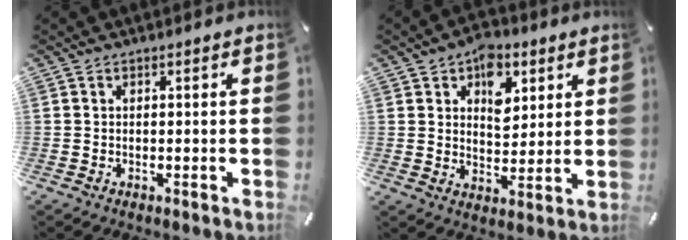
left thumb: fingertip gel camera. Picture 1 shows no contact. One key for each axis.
{"total": 8.8, "fx": 4.5, "fy": 6.2, "fz": 4.5, "tx": -0.041, "ty": -0.017, "tz": 0.073}